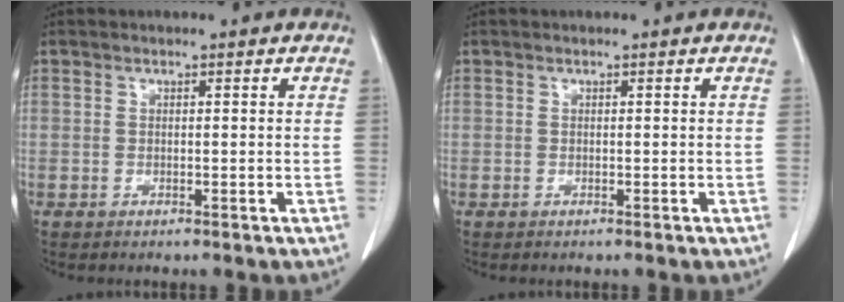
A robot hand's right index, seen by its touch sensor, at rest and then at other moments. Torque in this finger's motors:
{"motor_torque": [-0.05, 0.05, 0.00, 0.00]}